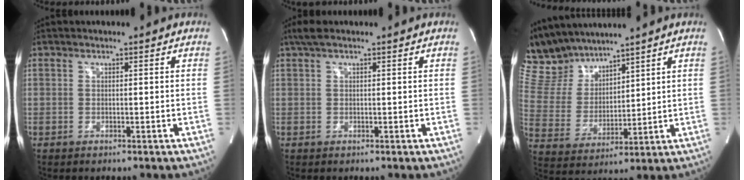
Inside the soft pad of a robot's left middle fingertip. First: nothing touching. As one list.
[{"total": 2.6, "force": [1.9, 0.5, 1.8], "torque": [-0.041, 0.022, 0.037]}, {"total": 11.1, "force": [10.2, 3.5, 2.7], "torque": [-0.077, 0.019, 0.213]}]